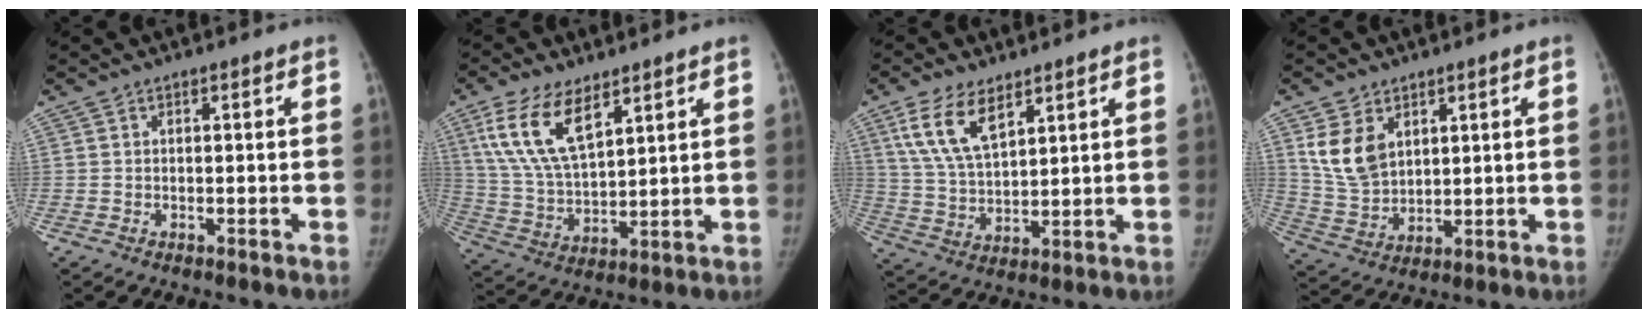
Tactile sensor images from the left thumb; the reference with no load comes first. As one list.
[{"total": 14.3, "force": [7.5, 6.5, 10.2], "torque": [-0.187, -0.025, 0.153]}, {"total": 11.1, "force": [6.1, 5.2, 7.6], "torque": [-0.139, -0.021, 0.129]}, {"total": 9.4, "force": [4.0, 6.4, 5.5], "torque": [-0.088, -0.018, 0.095]}]